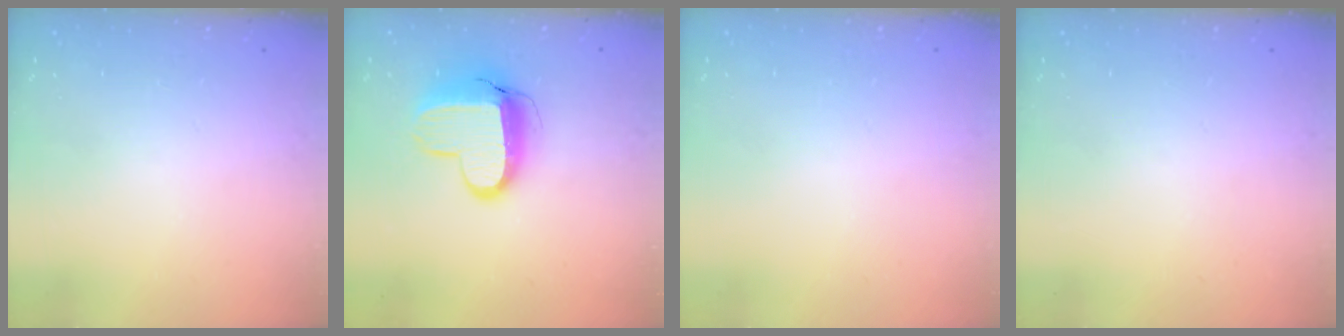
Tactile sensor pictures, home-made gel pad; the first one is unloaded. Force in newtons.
{"total": 12.8, "press": 12.8, "slide": 1.0}
{"total": 0.6, "press": 0.6, "slide": 0.2}
{"total": 0.0}